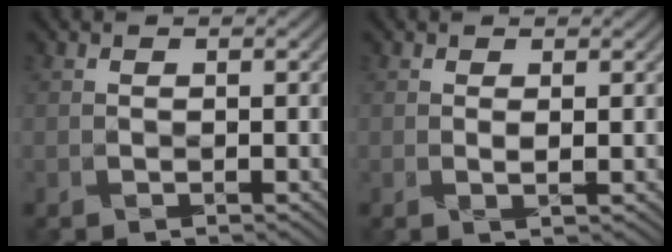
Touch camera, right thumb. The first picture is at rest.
{"total": 0.8, "force": [0.3, -0.2, 0.6], "torque": [-0.016, 0.000, 0.003]}